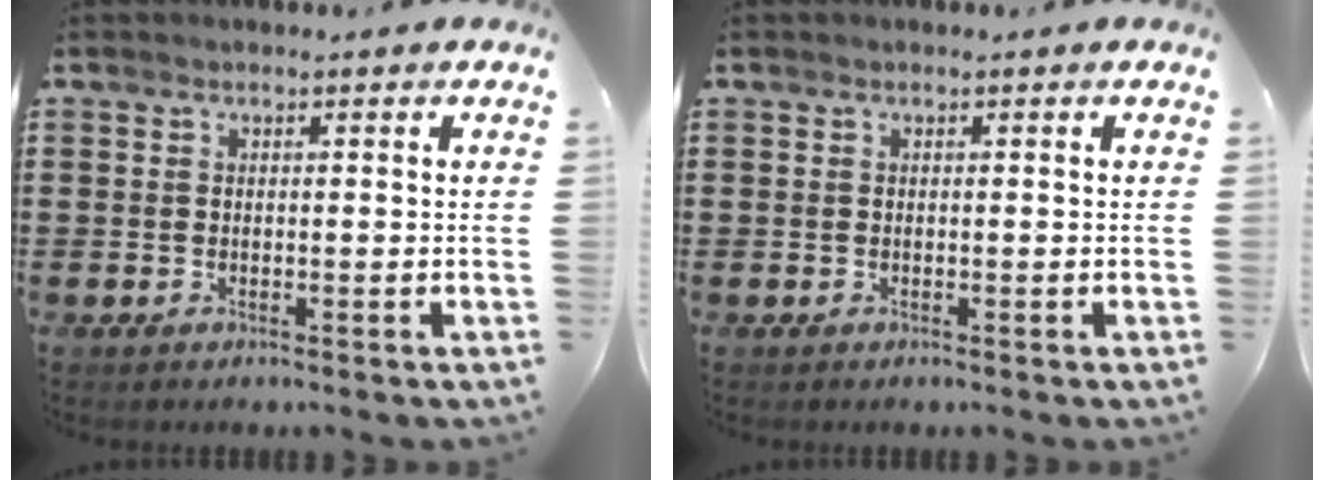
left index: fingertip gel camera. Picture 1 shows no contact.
{"total": 0.0}